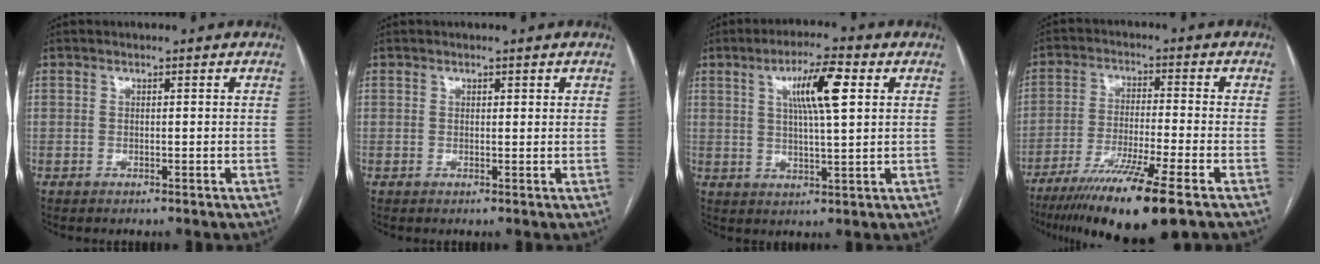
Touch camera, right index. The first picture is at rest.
{"total": 0.8, "force": [0.6, 0.4, 0.4], "torque": [-0.003, 0.001, 0.006]}
{"total": 8.9, "force": [3.0, 1.0, 8.3], "torque": [-0.144, 0.009, 0.050]}
{"total": 14.2, "force": [-9.6, -0.1, 10.5], "torque": [-0.184, -0.040, -0.163]}